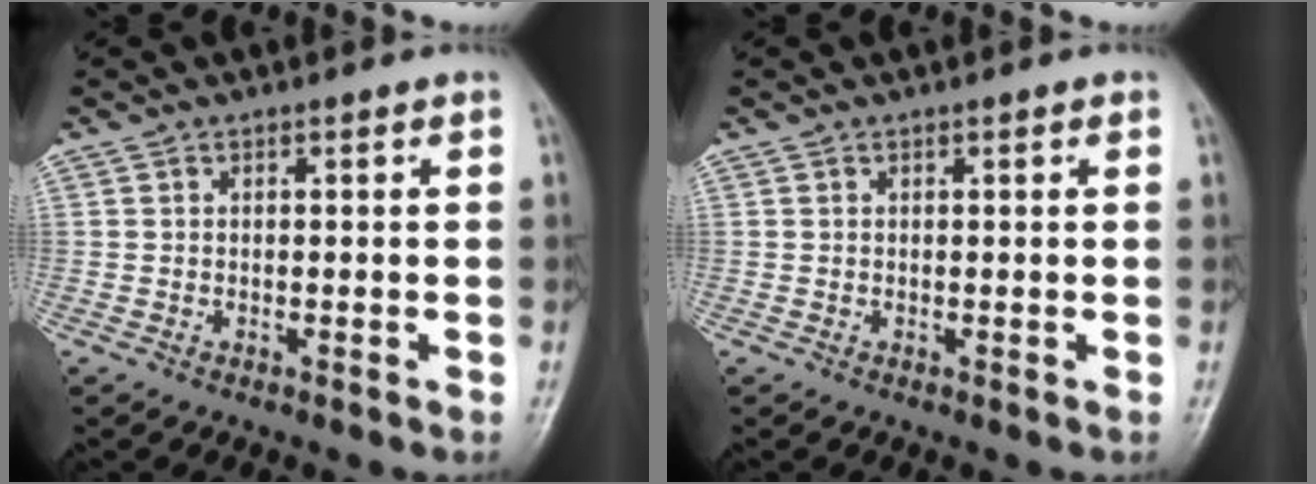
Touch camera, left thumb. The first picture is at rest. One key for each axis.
{"total": 0.7, "fx": 0.3, "fy": 0.2, "fz": 0.6, "tx": -0.009, "ty": 0.001, "tz": 0.003}